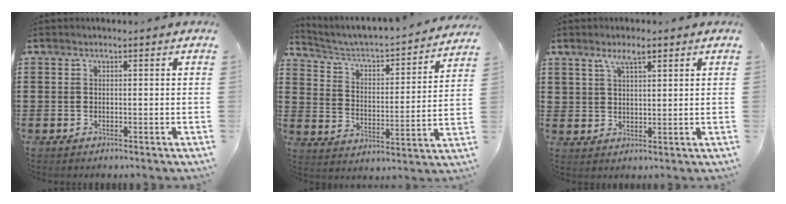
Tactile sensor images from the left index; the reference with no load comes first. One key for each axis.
{"total": 3.5, "fx": 3.2, "fy": 0.7, "fz": 1.2, "tx": -0.043, "ty": -0.032, "tz": 0.042}
{"total": 3.7, "fx": 2.5, "fy": 1.7, "fz": 2.1, "tx": -0.039, "ty": 0.002, "tz": 0.042}